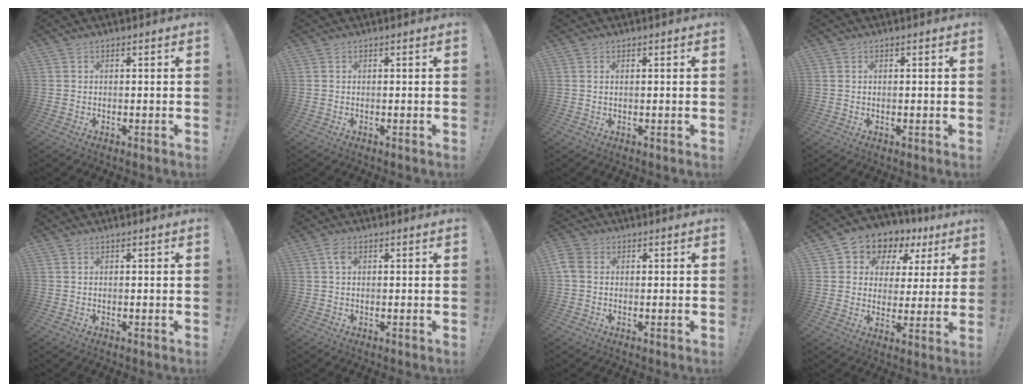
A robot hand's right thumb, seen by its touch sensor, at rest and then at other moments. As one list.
[{"total": 0.0}, {"total": 0.7, "force": [0.3, 0.0, 0.6], "torque": [-0.022, 0.005, 0.007]}, {"total": 0.0}, {"total": 0.0}, {"total": 2.5, "force": [0.8, 1.4, 1.9], "torque": [-0.038, 0.004, 0.014]}, {"total": 4.5, "force": [0.5, 3.5, 2.9], "torque": [-0.069, 0.006, 0.011]}, {"total": 7.3, "force": [3.5, 6.0, 2.2], "torque": [-0.032, -0.036, 0.067]}]